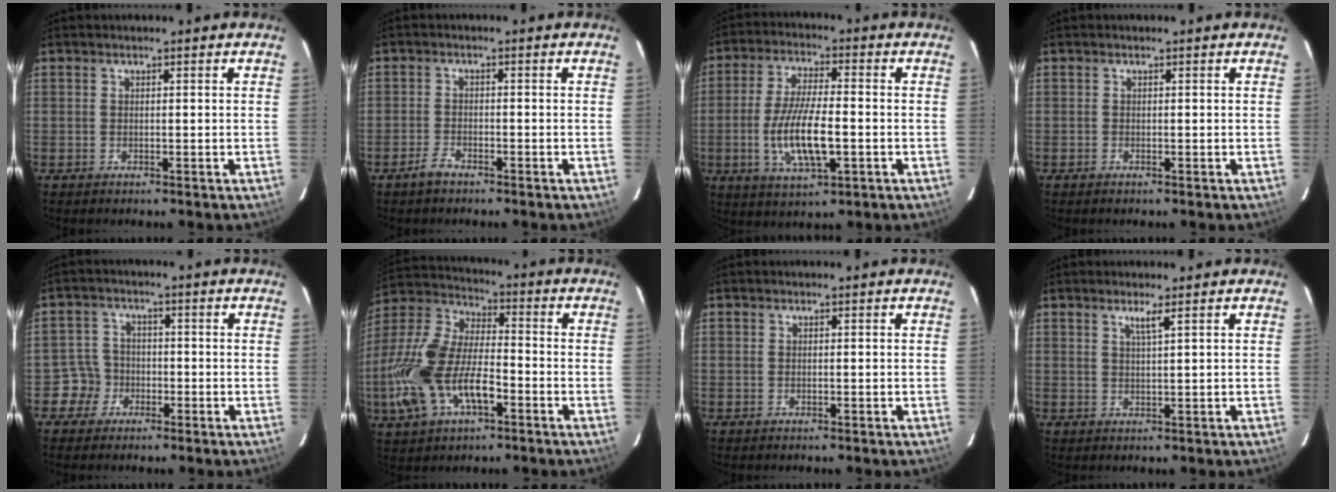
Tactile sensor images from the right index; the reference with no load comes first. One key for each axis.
{"total": 2.6, "fx": -2.2, "fy": 0.9, "fz": 1.1, "tx": -0.034, "ty": 0.002, "tz": -0.043}
{"total": 12.1, "fx": -2.8, "fy": 3.6, "fz": 11.2, "tx": -0.223, "ty": -0.008, "tz": -0.050}
{"total": 0.0}
{"total": 4.4, "fx": -2.0, "fy": 3.9, "fz": -0.2, "tx": 0.009, "ty": 0.022, "tz": -0.037}
{"total": 18.8, "fx": -6.2, "fy": 8.8, "fz": 15.4, "tx": -0.342, "ty": -0.009, "tz": -0.115}
{"total": 0.0}
{"total": 1.9, "fx": 1.1, "fy": -0.4, "fz": 1.5, "tx": -0.026, "ty": -0.003, "tz": 0.021}